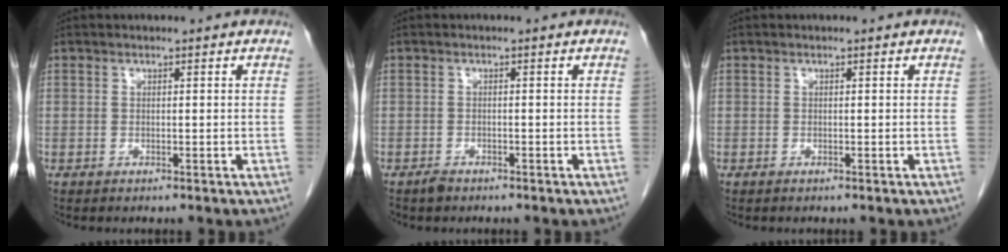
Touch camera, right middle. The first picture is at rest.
{"total": 1.2, "force": [-1.0, 0.4, 0.3], "torque": [-0.010, -0.001, -0.016]}
{"total": 0.0}